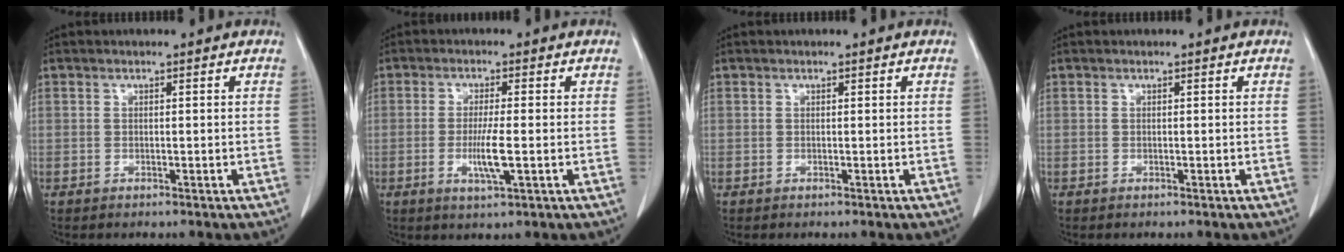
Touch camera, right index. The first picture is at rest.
{"total": 4.9, "force": [-1.1, 0.2, 4.8], "torque": [-0.096, -0.011, -0.018]}
{"total": 0.0}
{"total": 0.0}